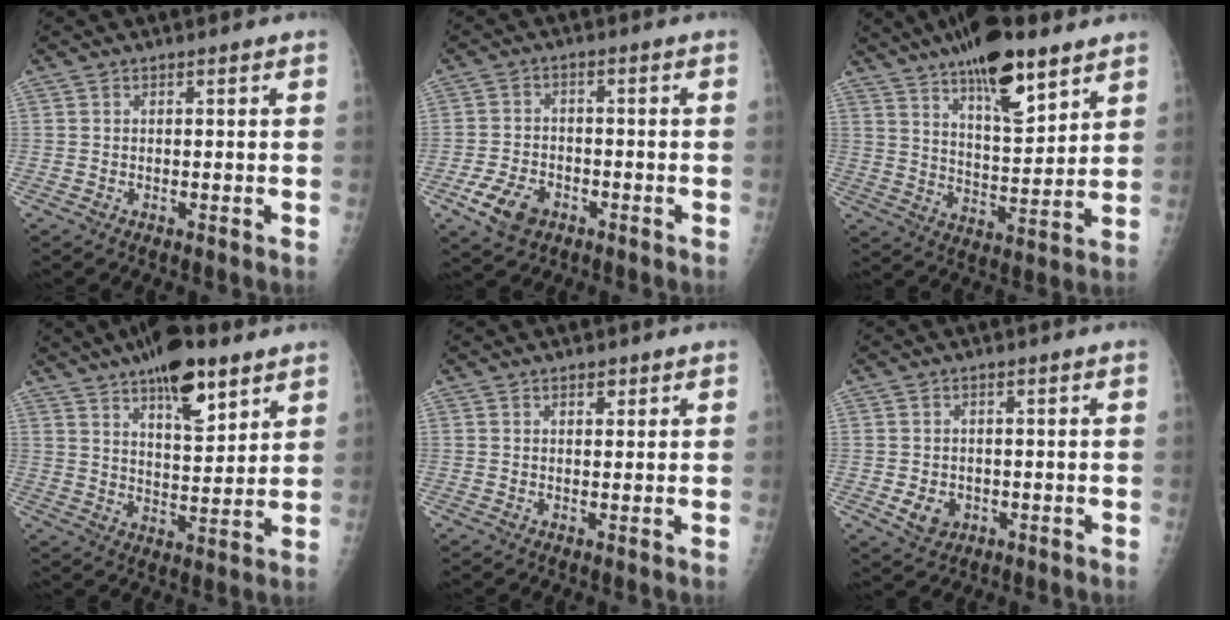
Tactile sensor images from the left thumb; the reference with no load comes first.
{"total": 7.1, "force": [-3.6, 4.7, 4.0], "torque": [-0.070, 0.013, -0.062]}
{"total": 16.5, "force": [10.5, 5.5, 11.5], "torque": [-0.160, -0.055, 0.175]}
{"total": 14.0, "force": [8.6, 5.1, 9.8], "torque": [-0.127, -0.043, 0.138]}
{"total": 1.5, "force": [1.0, 0.9, 0.7], "torque": [-0.002, -0.005, 0.013]}
{"total": 4.1, "force": [-0.9, 3.4, 2.1], "torque": [-0.021, 0.000, -0.003]}